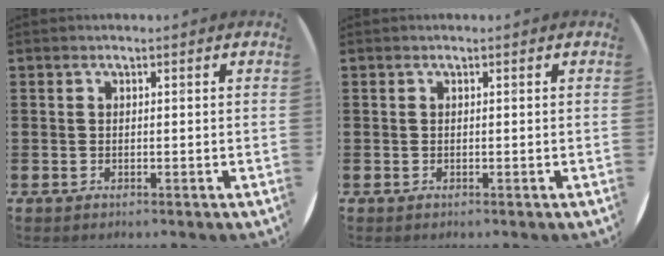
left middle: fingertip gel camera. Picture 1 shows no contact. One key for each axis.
{"total": 0.0}